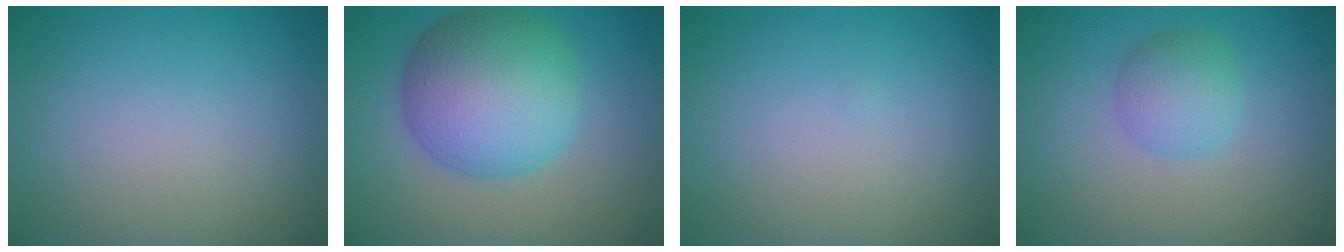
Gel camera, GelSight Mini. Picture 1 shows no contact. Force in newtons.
{"total": 9.8, "press": 9.8, "slide": 0.2}
{"total": 0.0}
{"total": 2.9, "press": 2.9, "slide": 0.1}